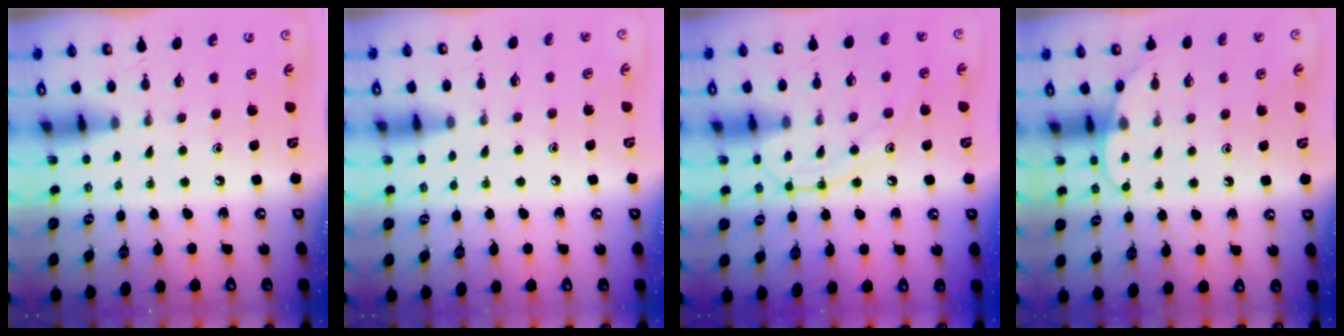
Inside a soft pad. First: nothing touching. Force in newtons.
{"total": 5.0, "press": 5.0, "slide": 0.6}
{"total": 13.1, "press": 13.0, "slide": 1.2}
{"total": 6.1, "press": 6.1, "slide": 0.6}